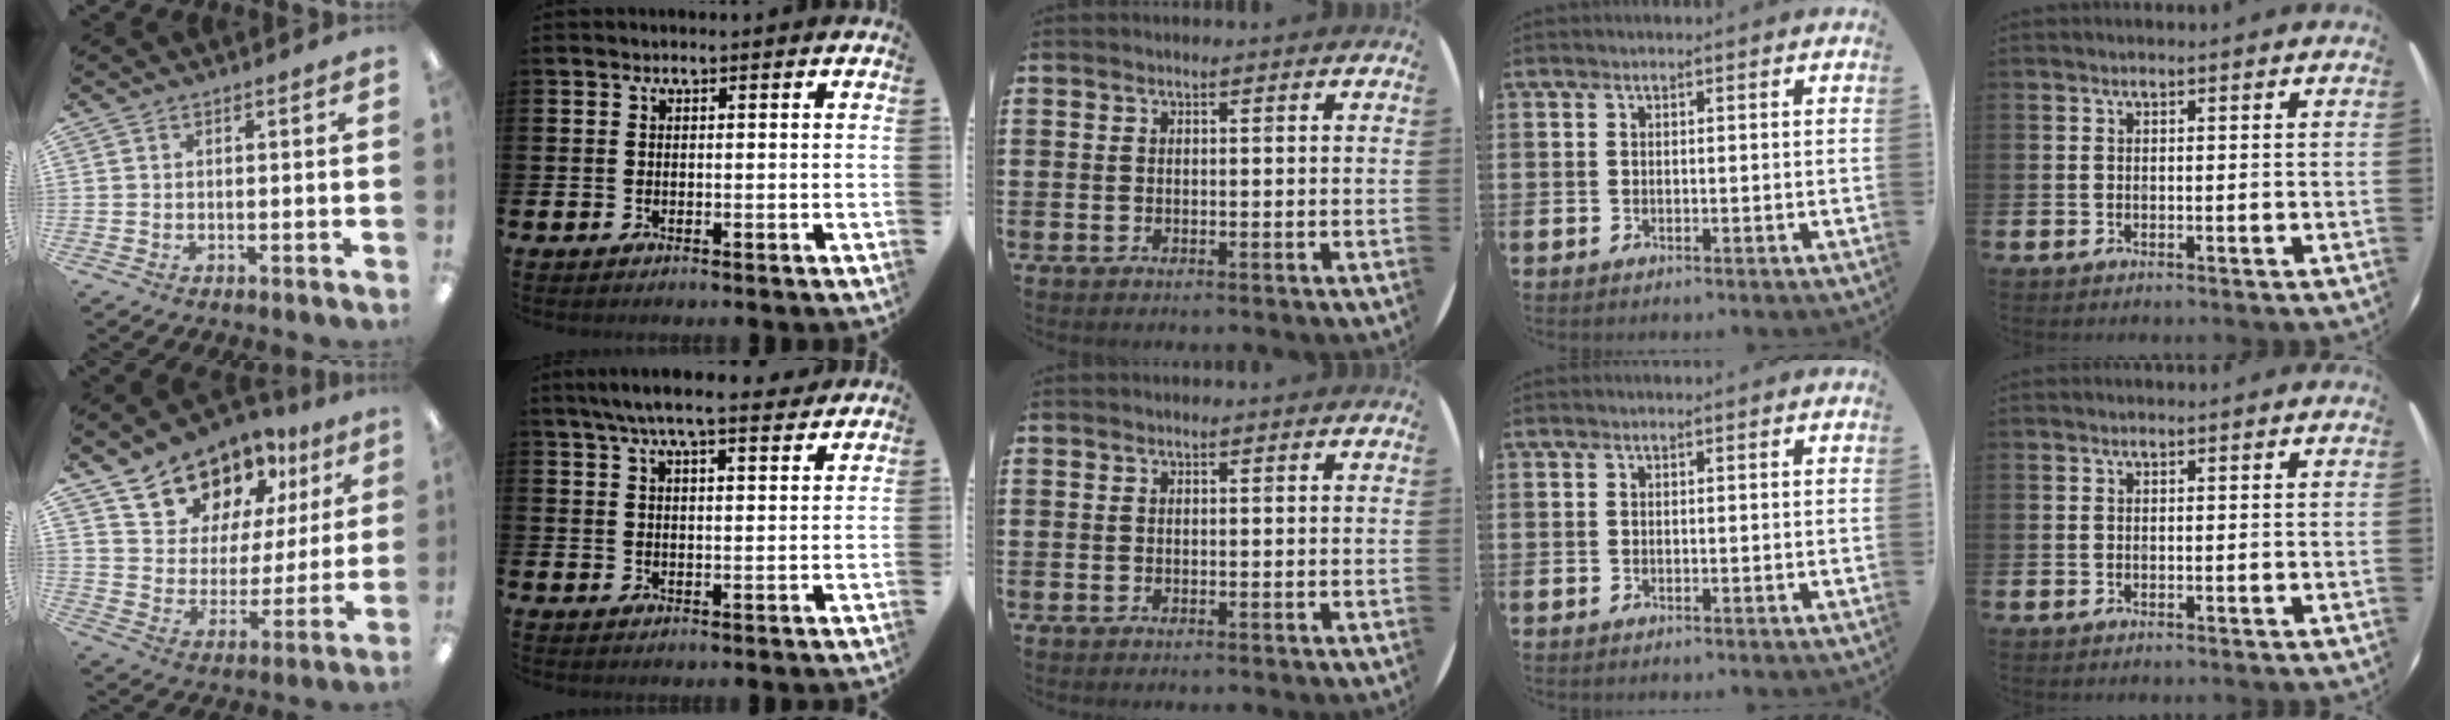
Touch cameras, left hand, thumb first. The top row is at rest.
{"thumb": {"total": 14.2, "force": [11.8, 7.4, 2.7], "torque": [-0.072, -0.090, 0.223]}, "index": {"total": 6.6, "force": [6.0, 0.8, 2.8], "torque": [-0.066, -0.016, 0.108]}}